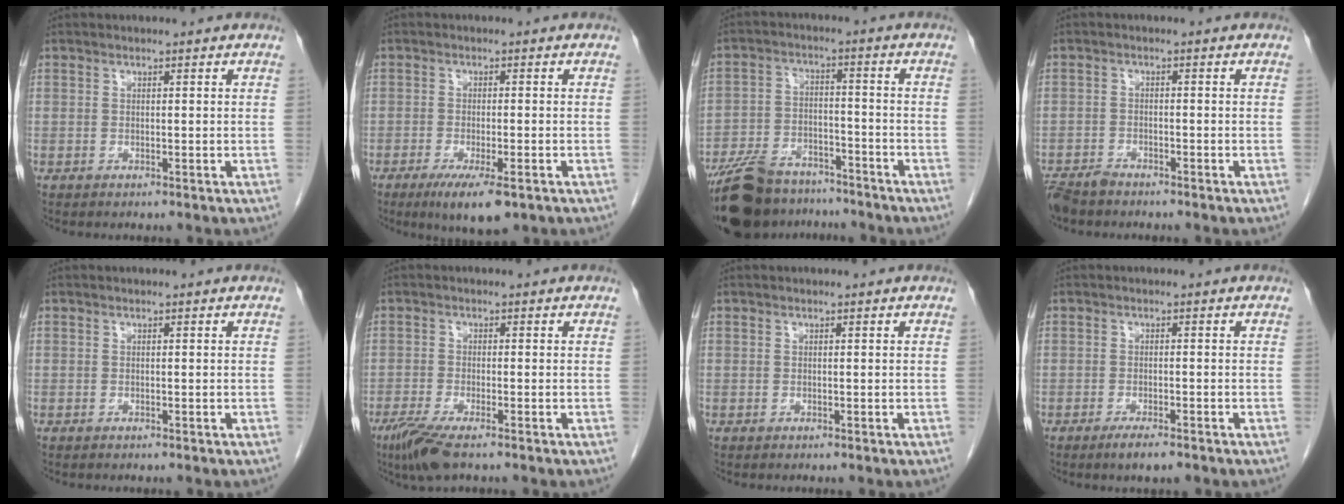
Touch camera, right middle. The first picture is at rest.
{"total": 7.0, "force": [-4.2, 1.4, 5.4], "torque": [-0.089, -0.018, -0.062]}
{"total": 14.6, "force": [-12.2, 6.0, 5.4], "torque": [-0.101, 0.010, -0.196]}
{"total": 4.2, "force": [-3.7, 1.3, 1.4], "torque": [-0.025, -0.009, -0.068]}
{"total": 0.0}
{"total": 5.2, "force": [-3.5, 1.2, 3.7], "torque": [-0.073, -0.012, -0.058]}
{"total": 0.0}
{"total": 3.0, "force": [-2.1, 0.5, 2.1], "torque": [-0.035, -0.003, -0.034]}